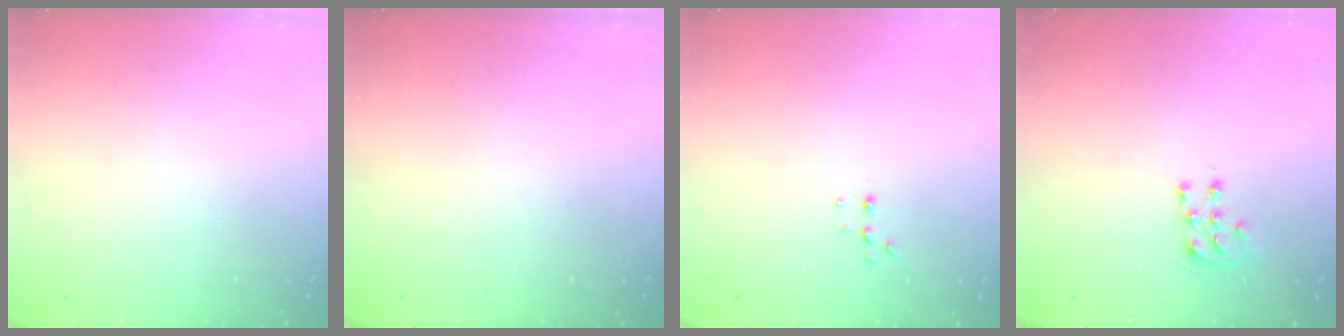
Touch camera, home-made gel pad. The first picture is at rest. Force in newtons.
{"total": 0.0}
{"total": 4.4, "press": 4.3, "slide": 1.0}
{"total": 6.8, "press": 6.7, "slide": 0.6}